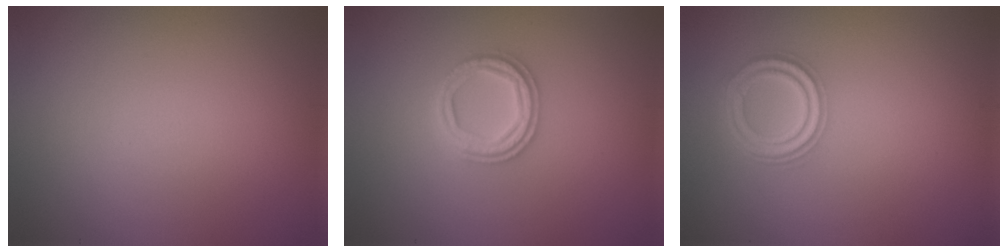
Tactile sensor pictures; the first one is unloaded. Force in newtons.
{"total": 3.3, "press": 3.2, "slide": 0.6}
{"total": 3.8, "press": 3.0, "slide": 2.3}